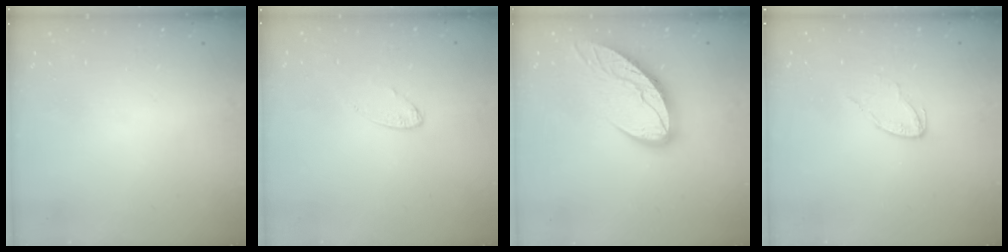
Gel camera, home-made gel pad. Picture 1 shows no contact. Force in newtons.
{"total": 6.2, "press": 6.2, "slide": 0.5}
{"total": 11.7, "press": 11.6, "slide": 1.5}
{"total": 4.9, "press": 4.9, "slide": 0.4}